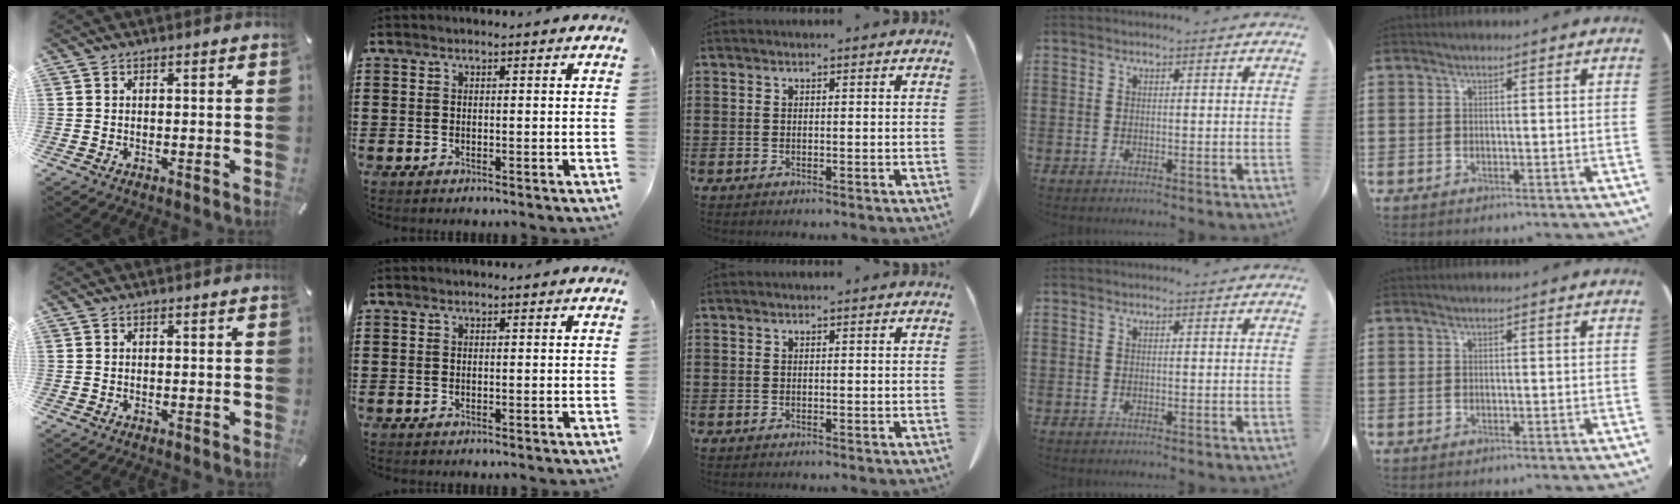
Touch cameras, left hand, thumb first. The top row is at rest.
{}